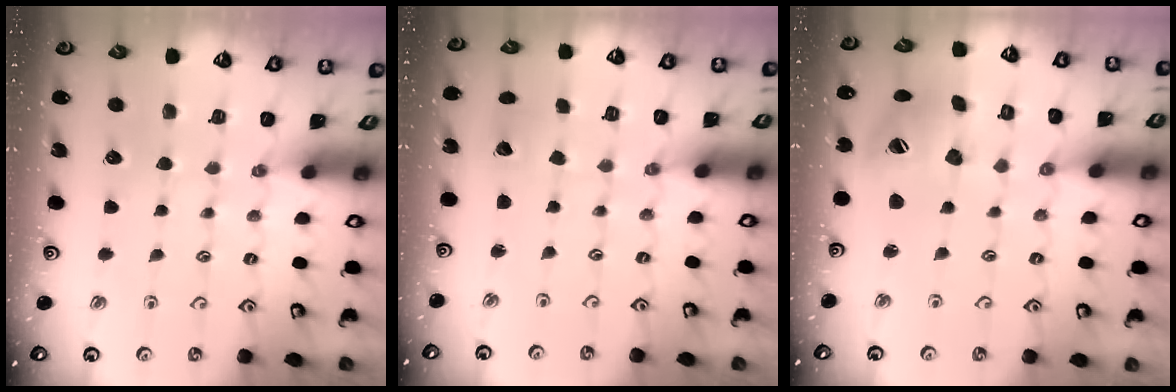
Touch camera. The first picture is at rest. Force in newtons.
{"total": 2.6, "press": 2.6, "slide": 0.3}
{"total": 11.9, "press": 11.9, "slide": 0.7}